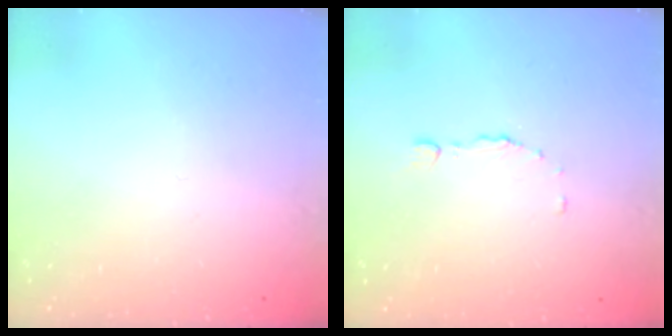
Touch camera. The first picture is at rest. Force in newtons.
{"total": 3.0, "press": 2.9, "slide": 0.7}